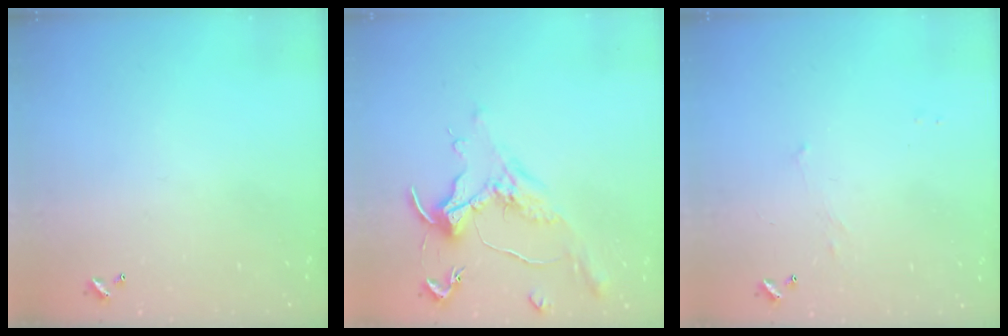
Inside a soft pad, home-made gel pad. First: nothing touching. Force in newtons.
{"total": 1.3, "press": 1.1, "slide": 0.6}
{"total": 3.0, "press": 2.9, "slide": 0.4}